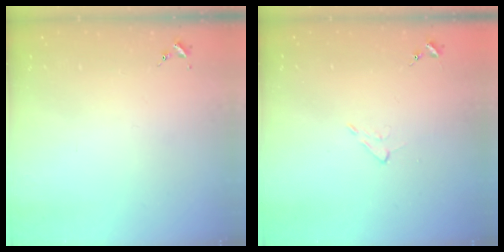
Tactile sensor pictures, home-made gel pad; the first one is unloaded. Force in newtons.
{"total": 4.3, "press": 4.3, "slide": 0.7}